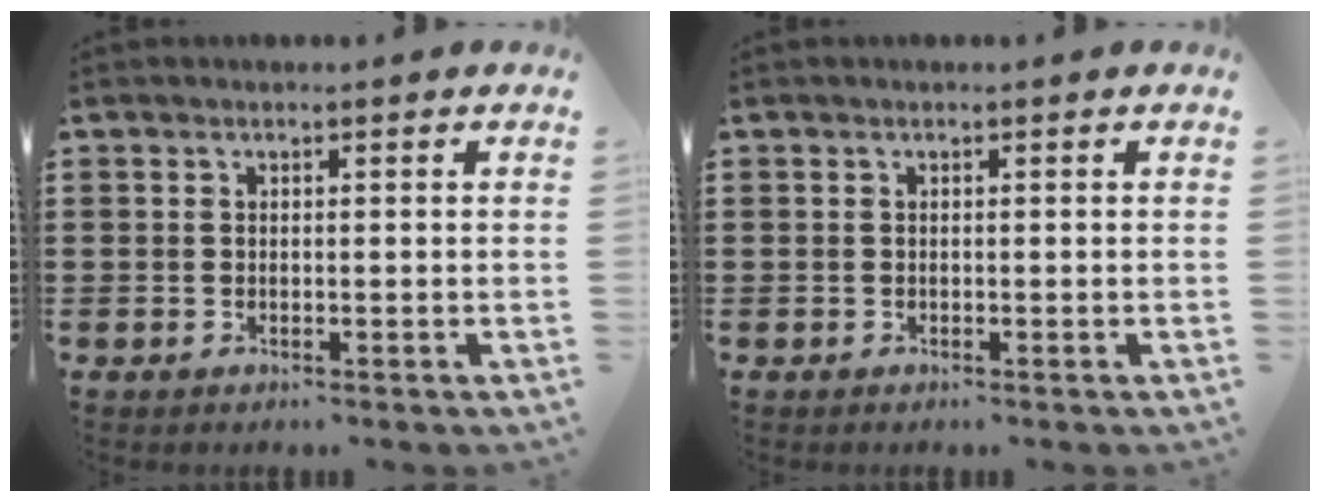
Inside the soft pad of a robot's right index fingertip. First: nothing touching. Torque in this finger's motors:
{"motor_torque": [0.00, 0.00, 0.00, 0.00]}